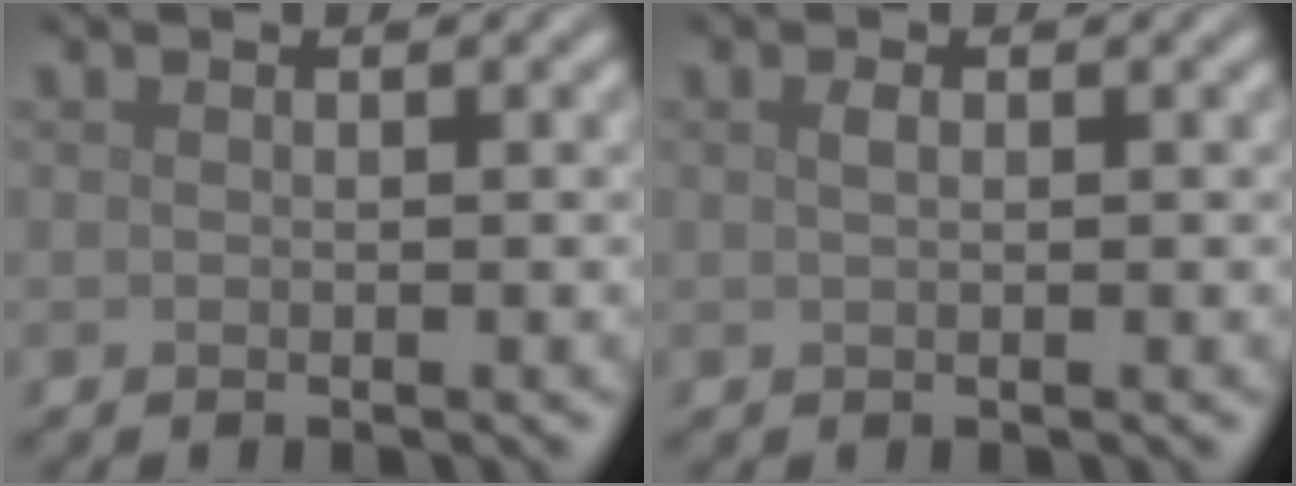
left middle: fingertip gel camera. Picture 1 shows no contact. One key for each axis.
{"total": 0.8, "fx": 0.2, "fy": 0.3, "fz": 0.7, "tx": -0.015, "ty": 0.003, "tz": 0.005}